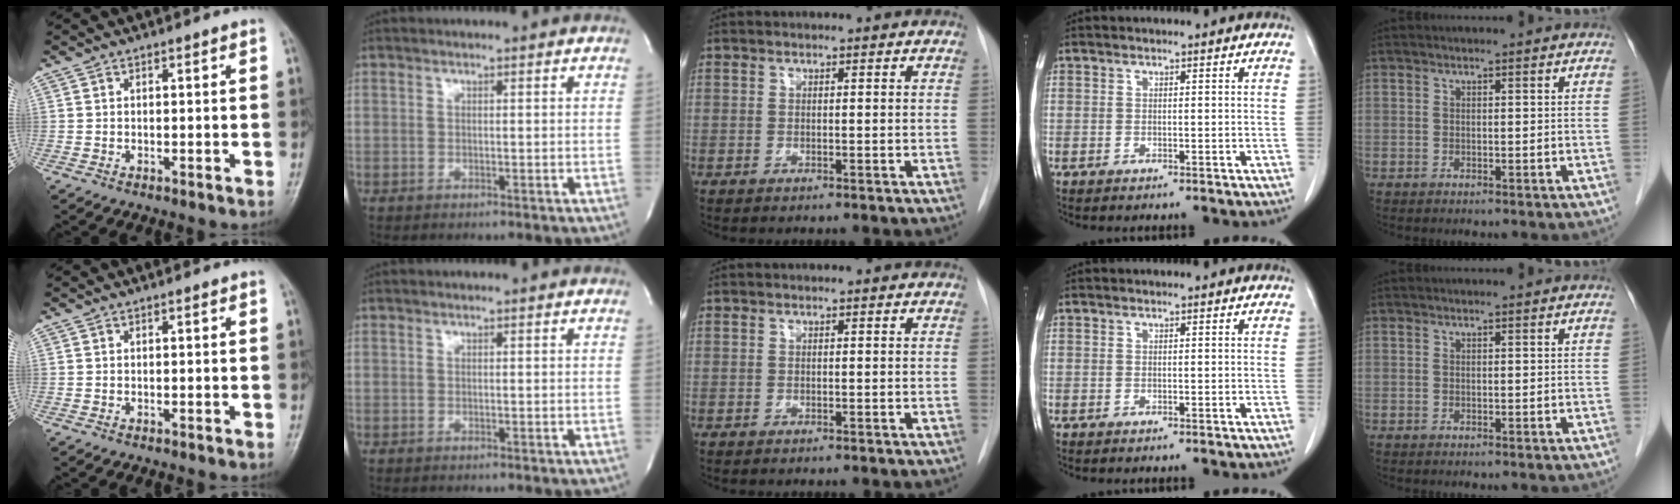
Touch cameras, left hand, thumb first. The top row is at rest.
{}